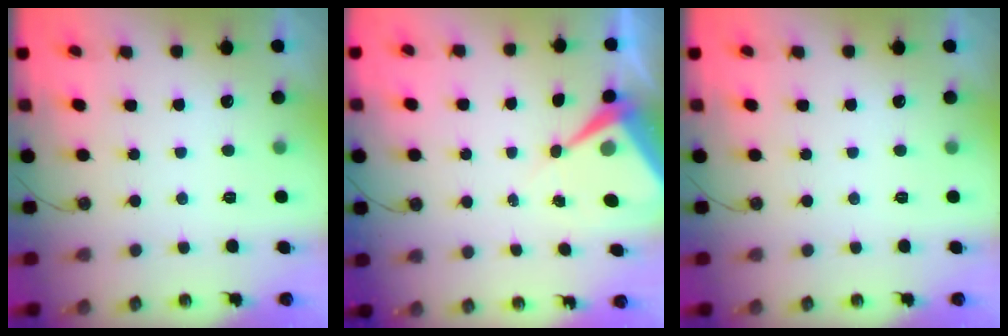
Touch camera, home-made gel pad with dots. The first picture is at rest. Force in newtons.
{"total": 7.9, "press": 7.9, "slide": 0.6}
{"total": 0.0}